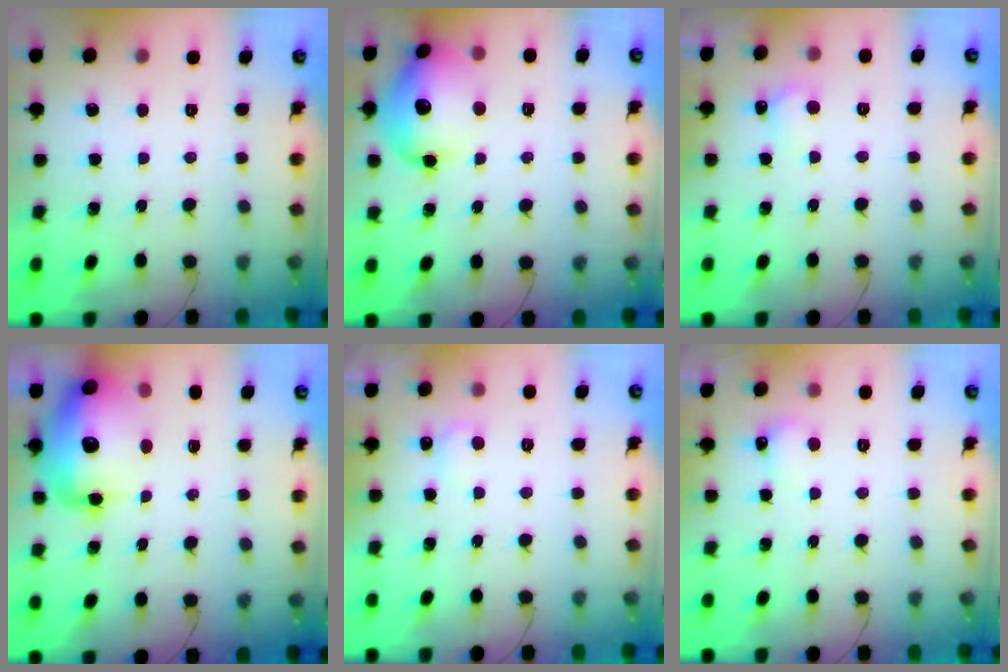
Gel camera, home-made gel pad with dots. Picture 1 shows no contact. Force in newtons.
{"total": 16.1, "press": 16.0, "slide": 1.7}
{"total": 5.7, "press": 5.5, "slide": 1.7}
{"total": 18.2, "press": 17.7, "slide": 4.1}
{"total": 3.0, "press": 2.9, "slide": 0.8}
{"total": 4.9, "press": 4.7, "slide": 1.4}